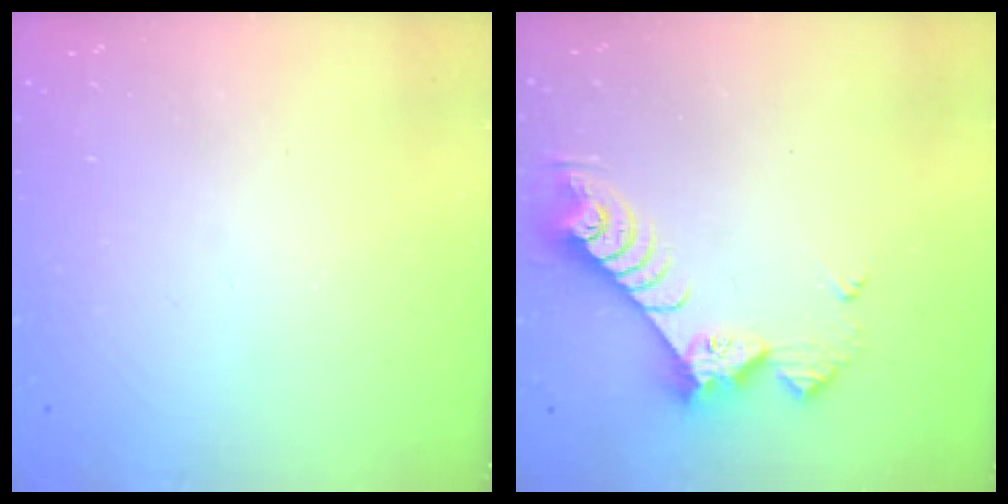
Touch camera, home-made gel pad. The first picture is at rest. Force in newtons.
{"total": 9.6, "press": 9.5, "slide": 0.7}